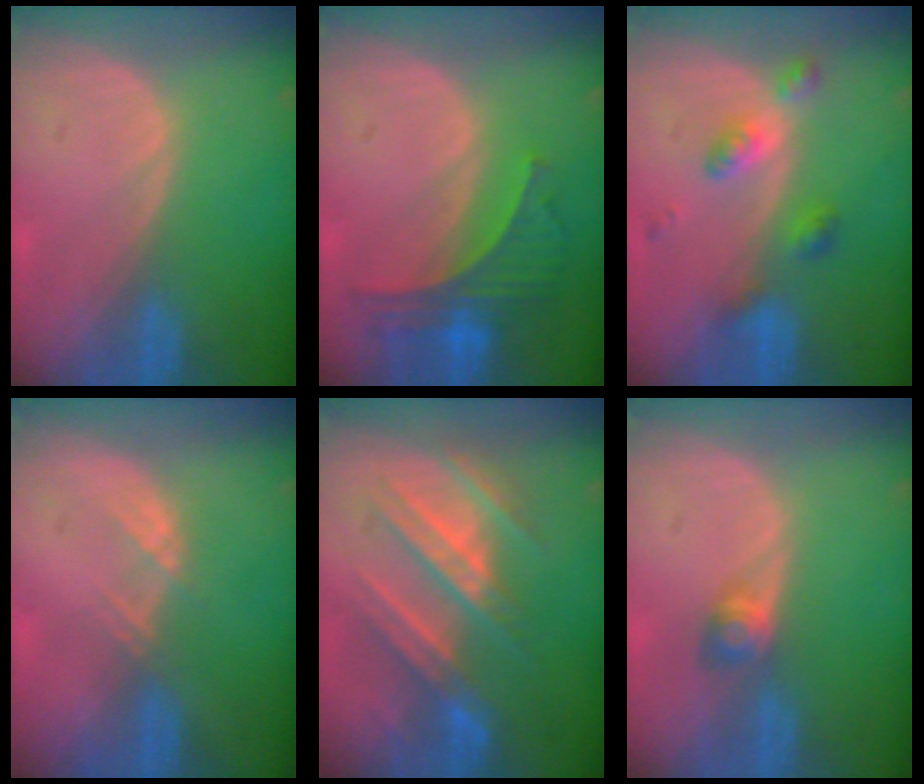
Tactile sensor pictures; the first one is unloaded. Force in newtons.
{"total": 6.8, "press": 6.3, "slide": 2.5}
{"total": 4.8, "press": 4.8, "slide": 0.1}
{"total": 1.9, "press": 1.8, "slide": 0.8}
{"total": 8.9, "press": 8.9, "slide": 0.6}
{"total": 2.8, "press": 2.5, "slide": 1.1}